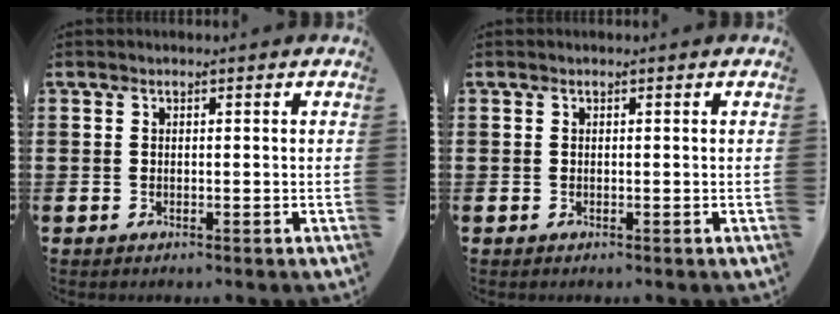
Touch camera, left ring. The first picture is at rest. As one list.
[{"total": 0.0}]